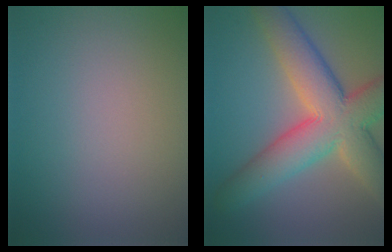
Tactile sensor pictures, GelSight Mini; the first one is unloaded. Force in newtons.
{"total": 10.4, "press": 10.4, "slide": 0.6}